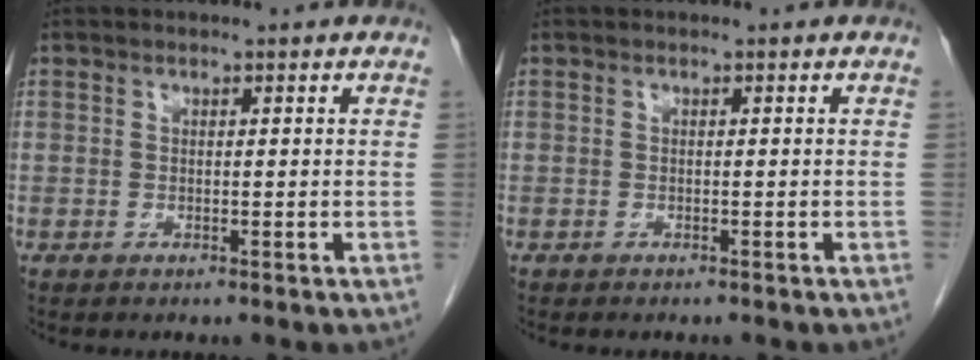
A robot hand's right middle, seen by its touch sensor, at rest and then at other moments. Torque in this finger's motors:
{"motor_torque": [0.08, -0.06, 0.00, 0.00]}